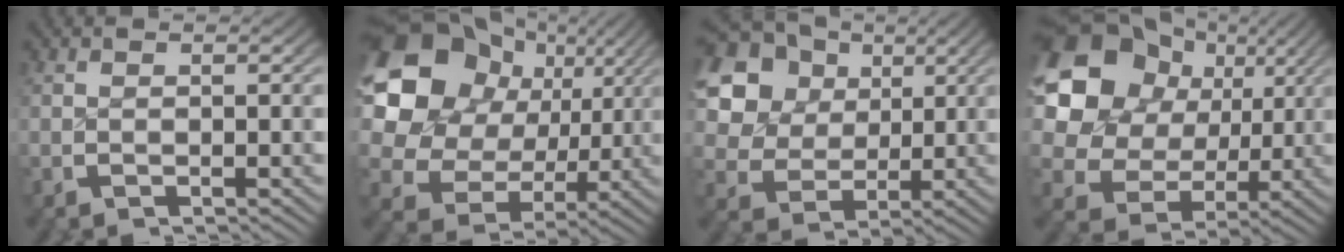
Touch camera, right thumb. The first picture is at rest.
{"total": 15.3, "force": [2.5, 11.3, 9.9], "torque": [-0.209, -0.024, 0.046]}
{"total": 12.6, "force": [3.7, 9.9, 6.9], "torque": [-0.146, -0.008, 0.055]}
{"total": 13.8, "force": [2.4, 10.5, 8.7], "torque": [-0.193, -0.029, 0.046]}